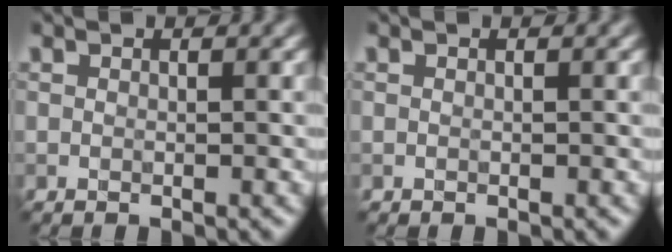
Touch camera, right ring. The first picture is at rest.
{"total": 0.0}